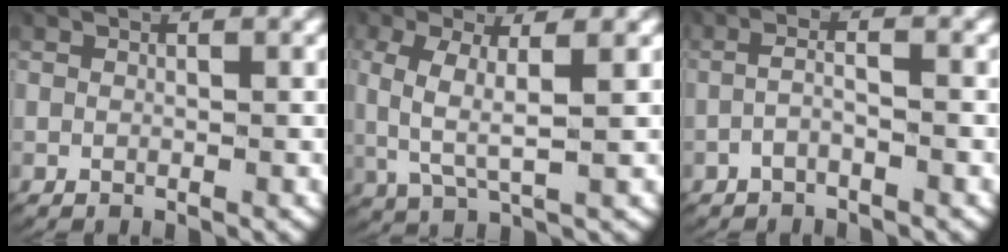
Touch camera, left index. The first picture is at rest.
{"total": 4.4, "force": [0.6, 1.9, 3.9], "torque": [-0.091, -0.013, 0.022]}
{"total": 1.9, "force": [-0.9, 0.5, 1.6], "torque": [-0.039, -0.004, -0.016]}